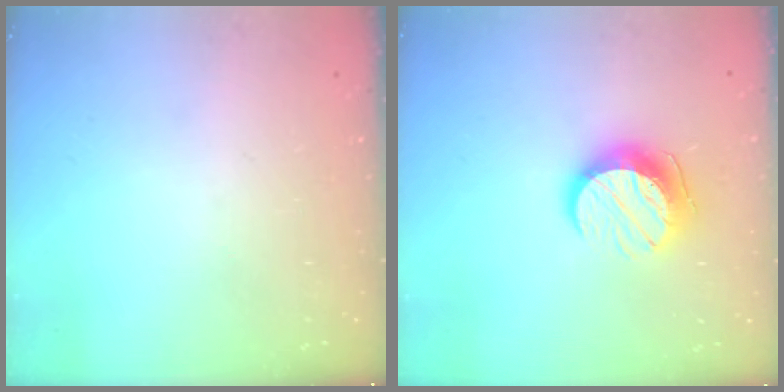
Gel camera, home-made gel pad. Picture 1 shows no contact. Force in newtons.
{"total": 11.5, "press": 11.4, "slide": 0.6}